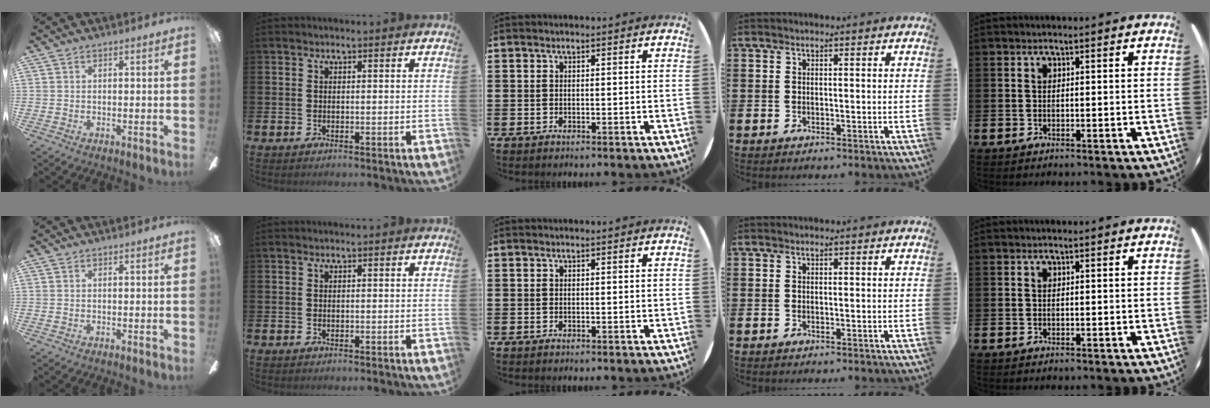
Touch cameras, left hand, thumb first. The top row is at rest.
{}